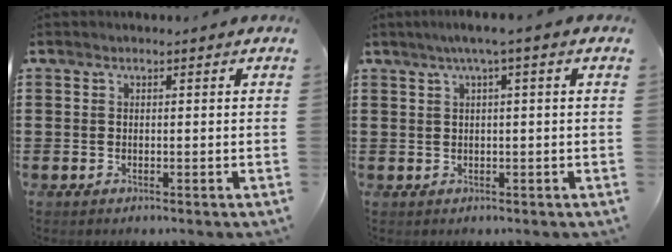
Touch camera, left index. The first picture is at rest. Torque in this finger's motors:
{"motor_torque": [0.38, -0.14, 0.22, 0.10]}